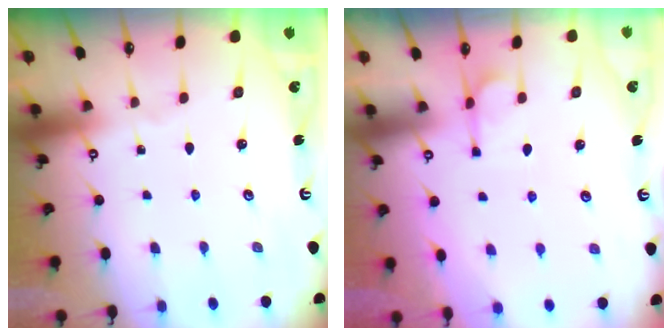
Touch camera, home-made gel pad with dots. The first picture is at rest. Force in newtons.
{"total": 1.7, "press": 1.1, "slide": 1.2}